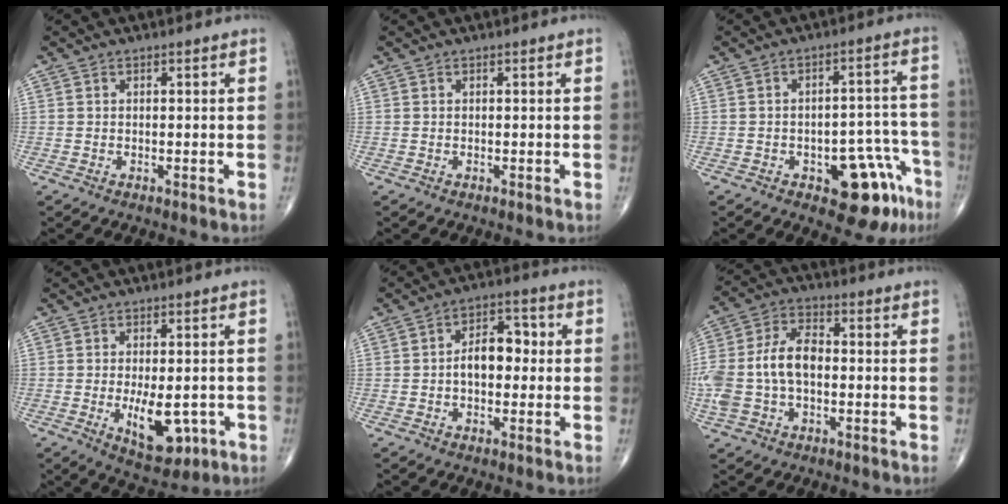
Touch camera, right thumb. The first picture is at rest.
{"total": 0.0}
{"total": 11.8, "force": [-6.0, 5.8, 8.4], "torque": [-0.059, 0.049, -0.069]}
{"total": 9.4, "force": [-2.3, 4.6, 7.9], "torque": [-0.101, -0.009, -0.021]}
{"total": 7.6, "force": [-0.2, 4.8, 5.9], "torque": [-0.073, 0.024, -0.012]}
{"total": 14.0, "force": [-1.2, 8.7, 10.9], "torque": [-0.241, 0.034, -0.024]}